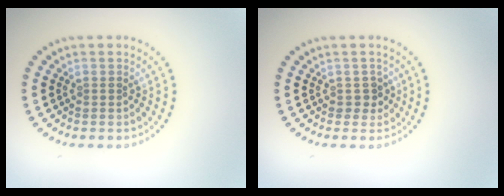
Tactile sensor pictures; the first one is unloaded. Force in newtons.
{"total": 1.3, "press": 1.1, "slide": 0.6}